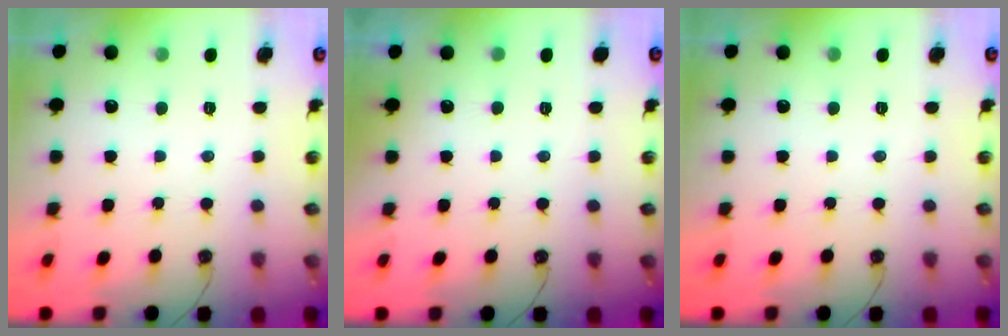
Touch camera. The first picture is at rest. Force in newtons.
{"total": 1.1, "press": 0.6, "slide": 0.9}
{"total": 0.0}